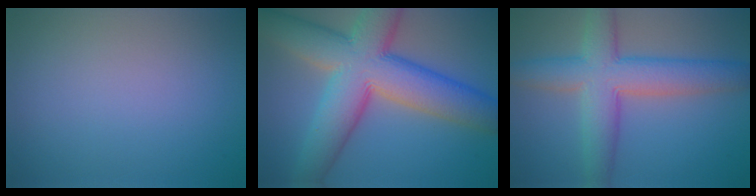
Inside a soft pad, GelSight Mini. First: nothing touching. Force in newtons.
{"total": 12.3, "press": 12.3, "slide": 0.6}
{"total": 7.6, "press": 7.6, "slide": 0.4}